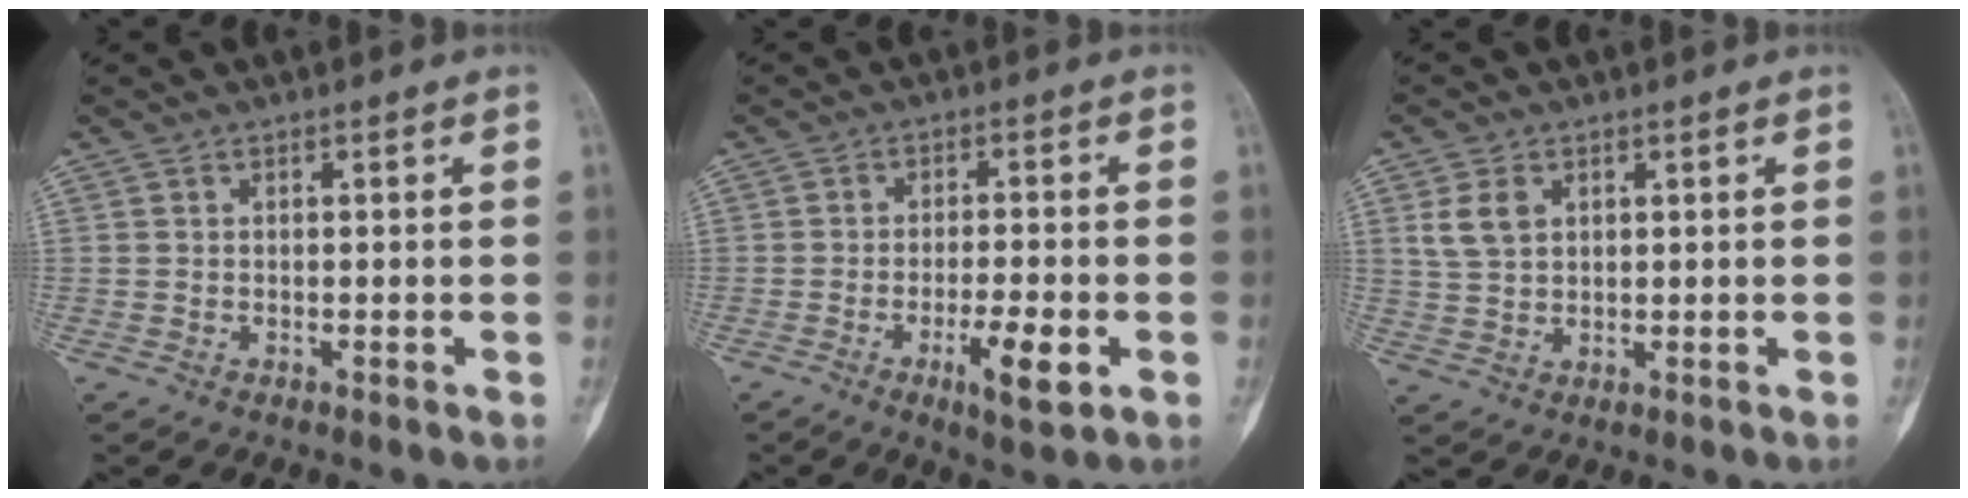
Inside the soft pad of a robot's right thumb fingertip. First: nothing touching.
{"total": 7.1, "force": [-2.8, 1.5, 6.4], "torque": [-0.106, 0.001, -0.042]}
{"total": 4.7, "force": [1.8, 3.2, 2.9], "torque": [-0.052, 0.000, 0.042]}